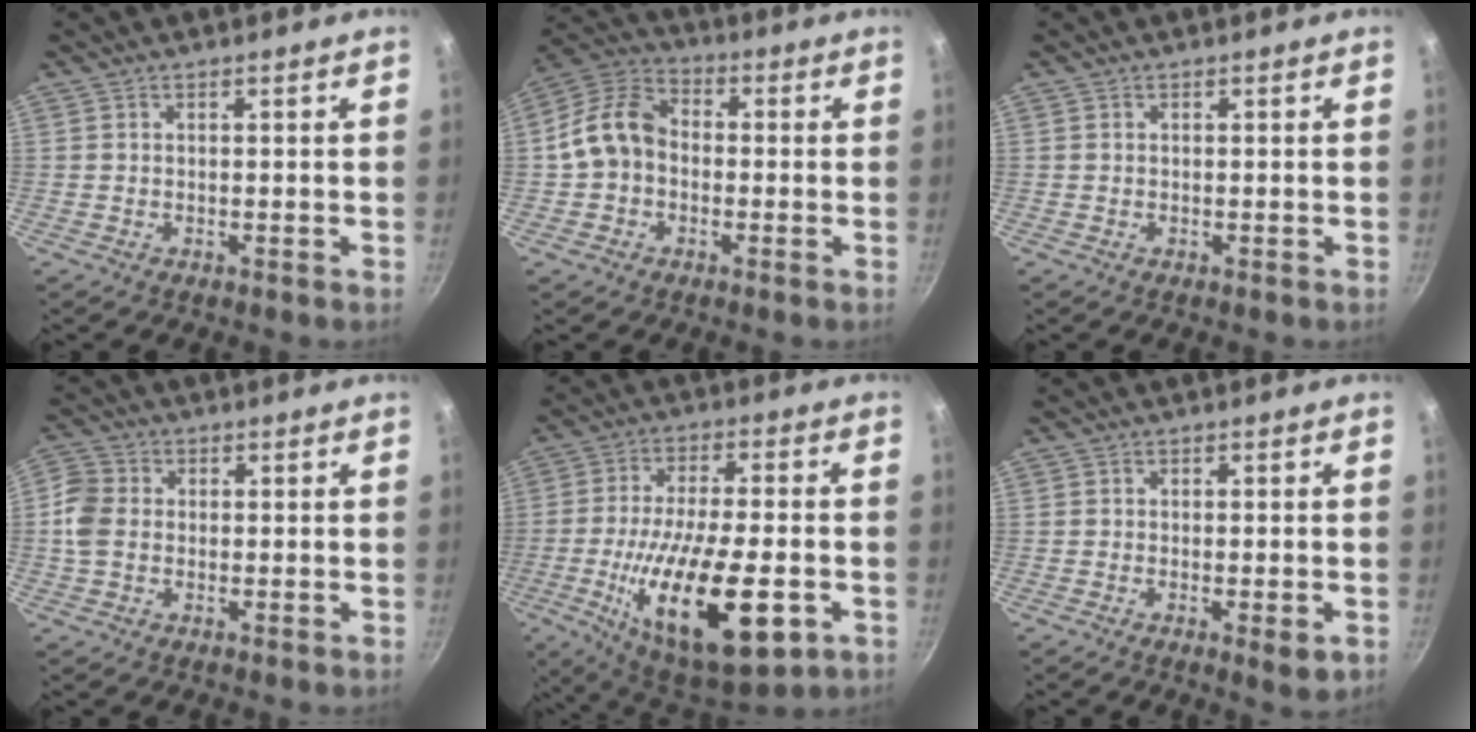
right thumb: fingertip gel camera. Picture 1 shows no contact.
{"total": 10.5, "force": [-0.9, 8.2, 6.5], "torque": [-0.094, 0.034, -0.036]}
{"total": 0.0}
{"total": 6.4, "force": [-0.3, 5.1, 3.9], "torque": [-0.070, 0.008, -0.020]}
{"total": 24.4, "force": [-7.4, 9.0, 21.4], "torque": [-0.347, 0.008, -0.113]}
{"total": 3.9, "force": [-1.4, 1.0, 3.5], "torque": [-0.055, -0.005, -0.020]}